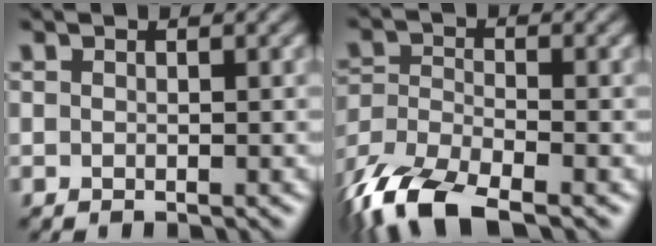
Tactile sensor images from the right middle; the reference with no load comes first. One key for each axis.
{"total": 9.3, "fx": -6.9, "fy": 3.2, "fz": 5.4, "tx": -0.119, "ty": -0.010, "tz": -0.146}